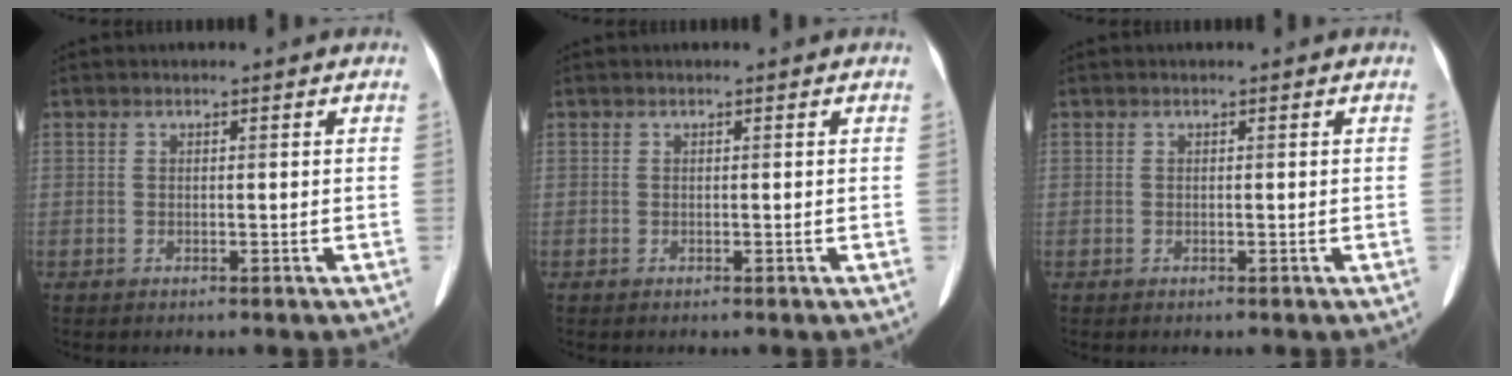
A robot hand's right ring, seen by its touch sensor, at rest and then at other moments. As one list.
[{"total": 0.0}, {"total": 0.0}]